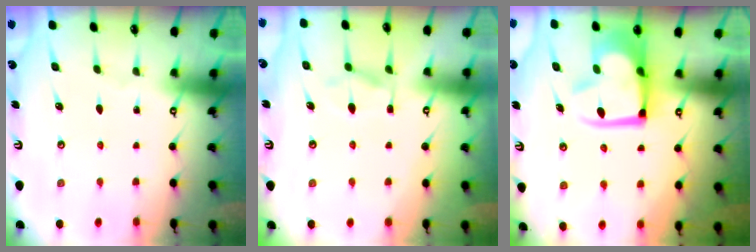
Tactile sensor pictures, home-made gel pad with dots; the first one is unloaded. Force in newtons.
{"total": 2.1, "press": 1.4, "slide": 1.5}
{"total": 7.5, "press": 7.4, "slide": 1.3}